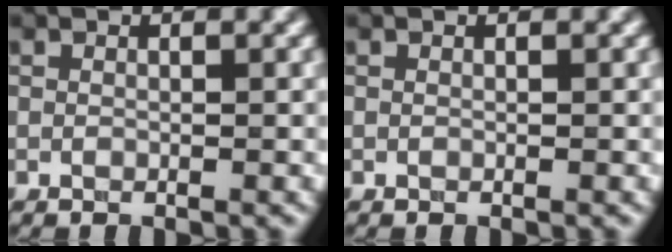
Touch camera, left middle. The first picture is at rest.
{"total": 0.0}